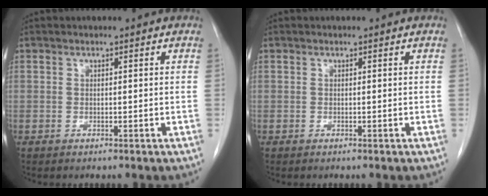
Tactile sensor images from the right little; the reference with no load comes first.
{"total": 0.0}